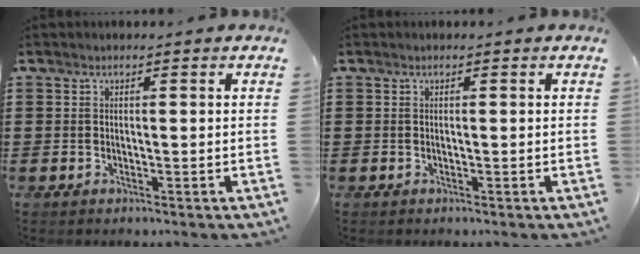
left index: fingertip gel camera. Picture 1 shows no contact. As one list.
[{"total": 0.0}]